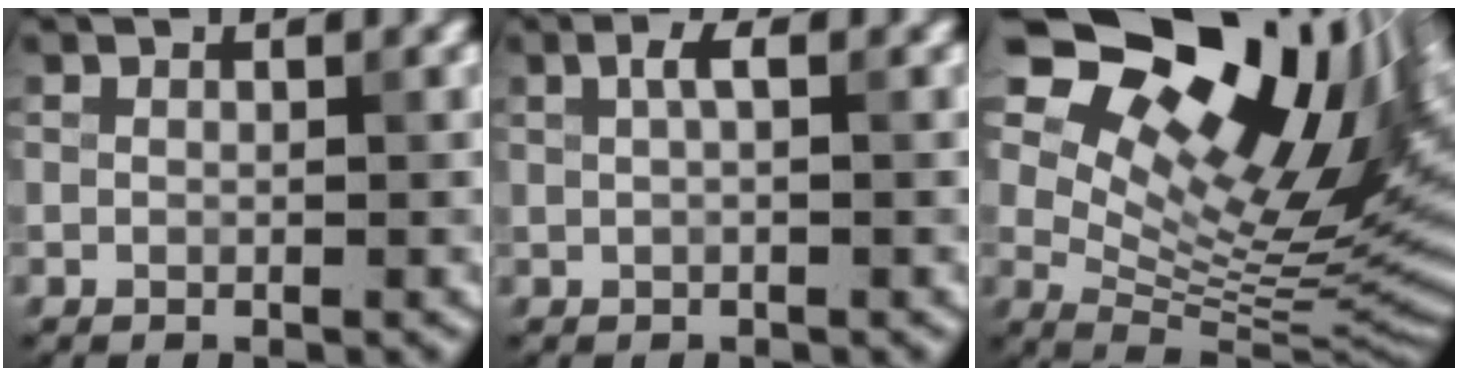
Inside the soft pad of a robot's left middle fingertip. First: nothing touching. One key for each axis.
{"total": 1.4, "fx": 0.4, "fy": 0.3, "fz": 1.3, "tx": -0.025, "ty": 0.005, "tz": 0.006}
{"total": 18.6, "fx": 9.9, "fy": 8.9, "fz": 13.0, "tx": -0.200, "ty": 0.025, "tz": 0.163}